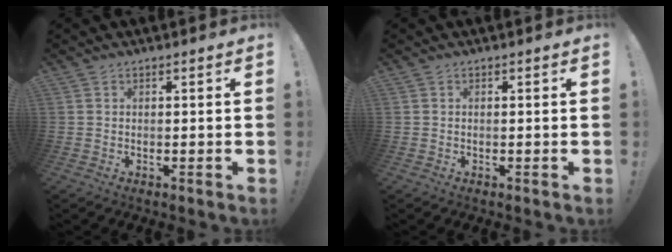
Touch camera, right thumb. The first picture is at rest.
{"total": 0.0}